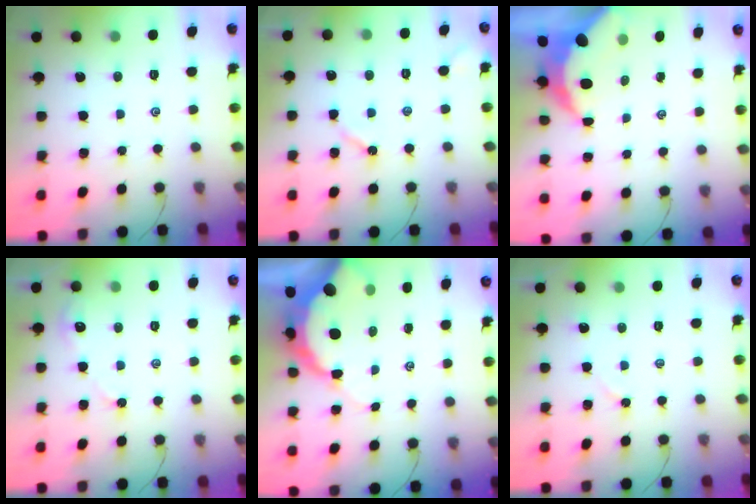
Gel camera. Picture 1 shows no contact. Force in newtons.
{"total": 3.9, "press": 3.9, "slide": 0.4}
{"total": 6.9, "press": 6.9, "slide": 0.9}
{"total": 3.6, "press": 3.6, "slide": 0.5}
{"total": 9.4, "press": 9.4, "slide": 1.0}
{"total": 2.7, "press": 2.7, "slide": 0.5}